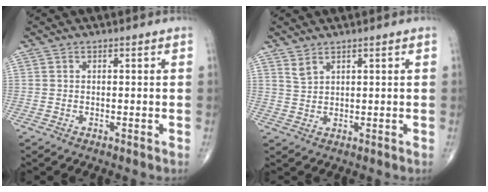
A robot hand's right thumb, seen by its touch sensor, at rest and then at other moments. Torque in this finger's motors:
{"motor_torque": [-0.38, 0.44, -0.14, 0.14, 0.07]}